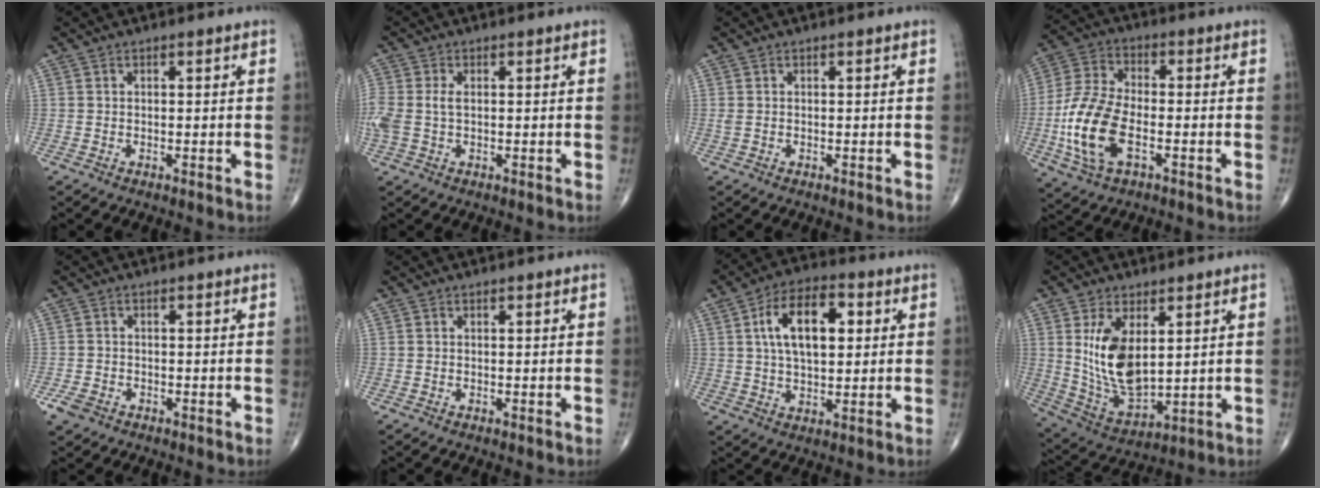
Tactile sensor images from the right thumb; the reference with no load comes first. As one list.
[{"total": 5.0, "force": [0.1, 3.1, 4.0], "torque": [-0.120, 0.013, 0.006]}, {"total": 0.7, "force": [0.1, 0.4, 0.5], "torque": [-0.016, 0.003, 0.005]}, {"total": 14.4, "force": [-3.7, 7.3, 11.8], "torque": [-0.255, 0.014, -0.072]}, {"total": 3.1, "force": [-1.8, 2.1, 1.4], "torque": [-0.032, 0.005, -0.030]}, {"total": 0.0}, {"total": 12.8, "force": [3.0, 6.8, 10.4], "torque": [-0.163, 0.009, 0.046]}, {"total": 13.4, "force": [3.2, 7.0, 11.0], "torque": [-0.192, -0.023, 0.079]}]